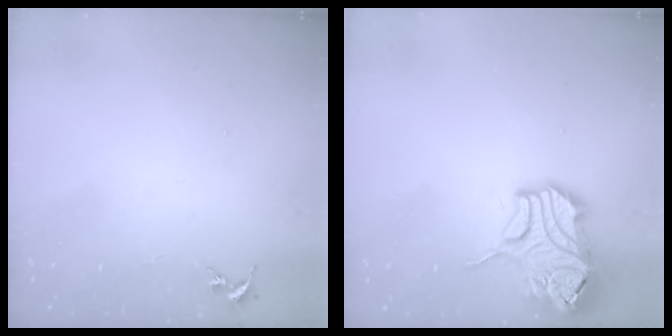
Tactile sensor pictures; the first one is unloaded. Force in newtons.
{"total": 15.7, "press": 15.6, "slide": 2.3}